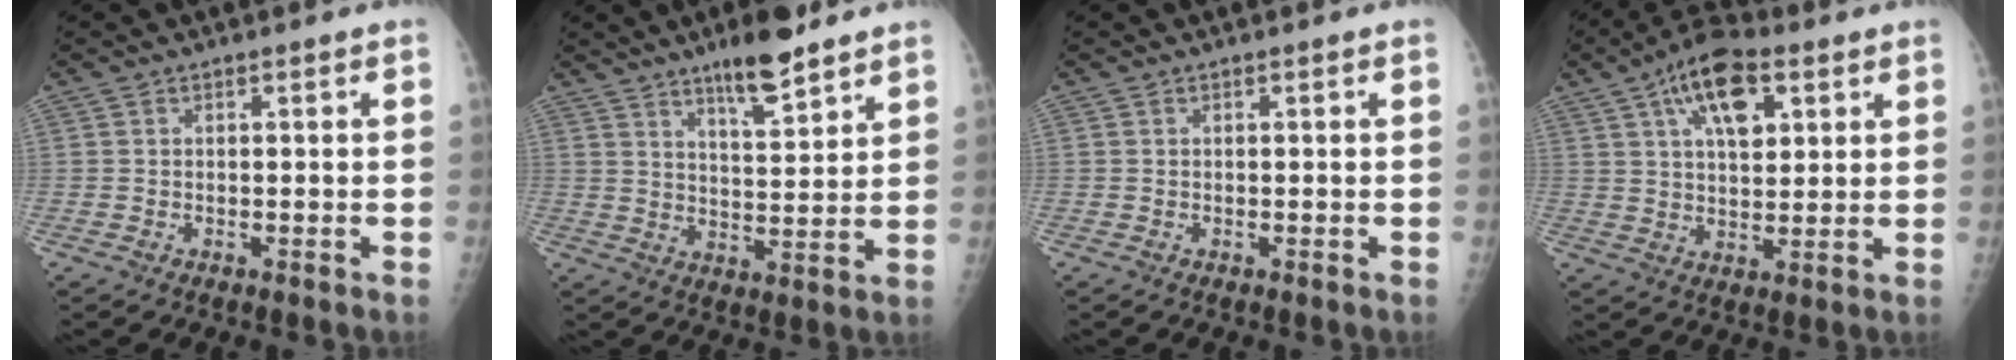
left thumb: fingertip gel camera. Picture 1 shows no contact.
{"total": 9.8, "force": [7.1, 2.3, 6.4], "torque": [-0.086, -0.045, 0.116]}
{"total": 0.0}
{"total": 12.7, "force": [5.6, 6.3, 9.5], "torque": [-0.136, -0.004, 0.091]}